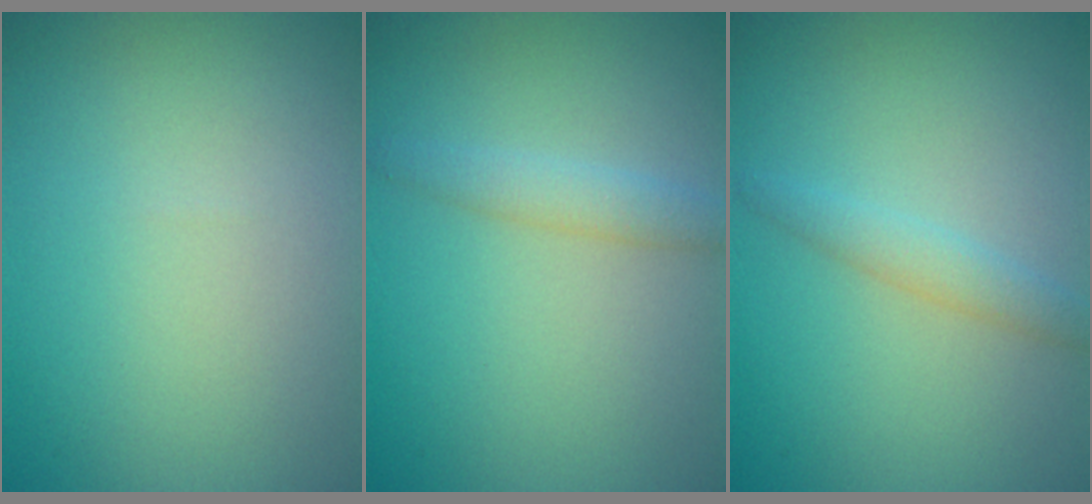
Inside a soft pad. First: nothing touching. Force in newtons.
{"total": 1.8, "press": 1.8, "slide": 0.1}
{"total": 1.7, "press": 1.7, "slide": 0.1}